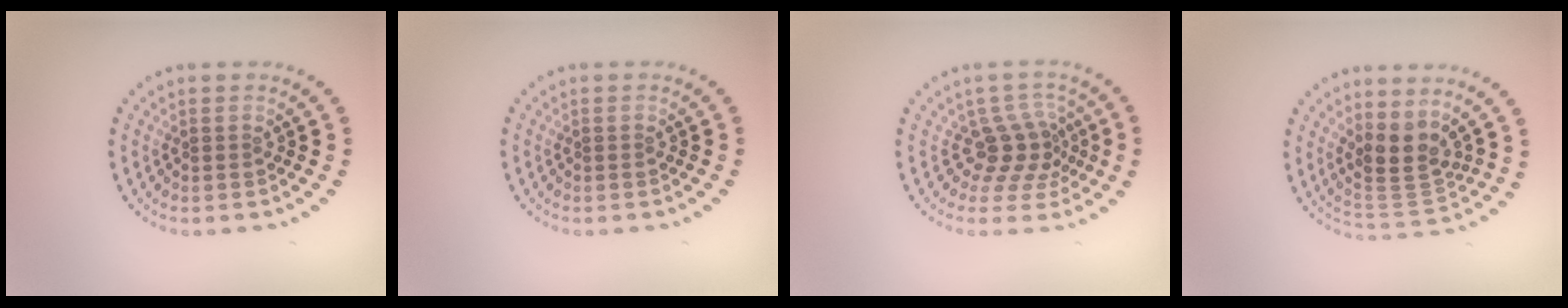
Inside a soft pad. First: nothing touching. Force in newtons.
{"total": 0.0}
{"total": 3.3, "press": 2.3, "slide": 2.4}
{"total": 4.0, "press": 3.5, "slide": 1.9}